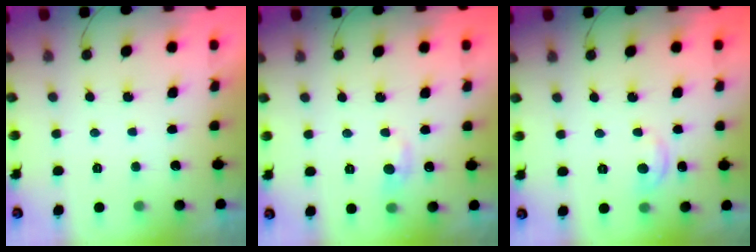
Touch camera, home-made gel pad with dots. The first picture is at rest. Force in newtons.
{"total": 6.7, "press": 6.7, "slide": 1.0}
{"total": 3.3, "press": 3.3, "slide": 0.0}